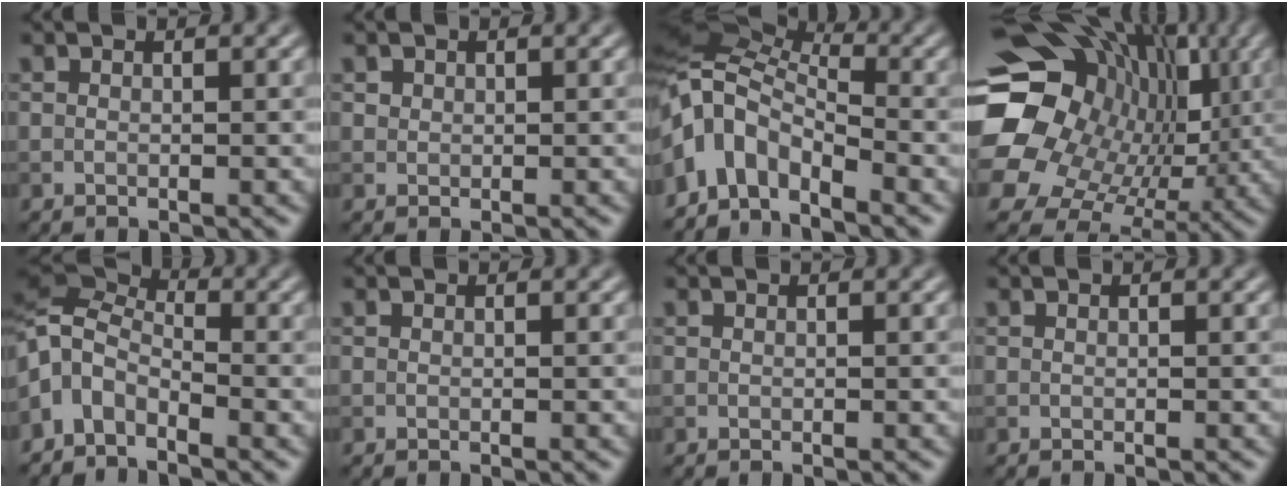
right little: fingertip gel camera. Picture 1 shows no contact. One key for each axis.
{"total": 0.7, "fx": 0.3, "fy": 0.7, "fz": 0.1, "tx": 0.004, "ty": -0.004, "tz": 0.004}
{"total": 7.9, "fx": -2.1, "fy": 4.6, "fz": 6.1, "tx": -0.112, "ty": 0.019, "tz": -0.067}
{"total": 17.3, "fx": 2.3, "fy": 14.5, "fz": 9.1, "tx": -0.174, "ty": -0.012, "tz": 0.049}
{"total": 4.1, "fx": -2.2, "fy": 2.4, "fz": 2.4, "tx": -0.043, "ty": 0.009, "tz": -0.064}
{"total": 0.0}
{"total": 0.0}
{"total": 0.0}